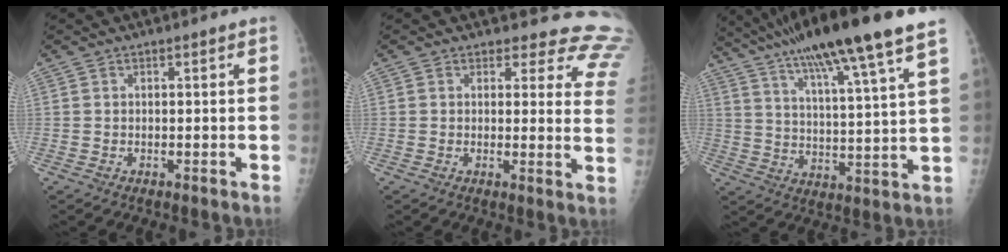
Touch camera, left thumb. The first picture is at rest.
{"total": 13.4, "force": [12.3, 4.7, 2.1], "torque": [0.033, -0.102, 0.095]}
{"total": 21.6, "force": [14.6, 1.9, 15.8], "torque": [-0.261, -0.025, 0.234]}